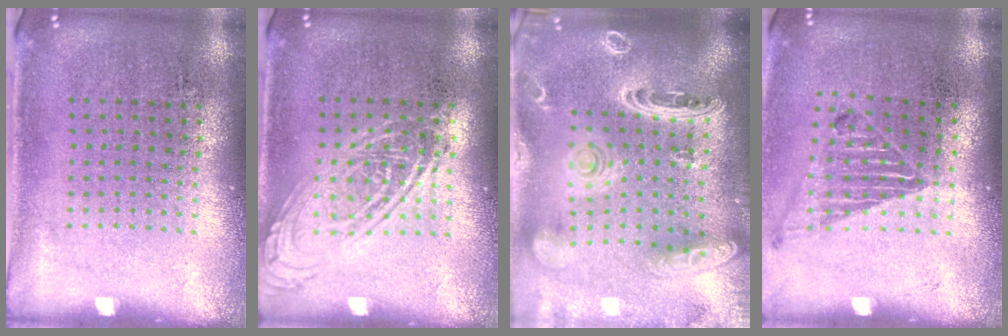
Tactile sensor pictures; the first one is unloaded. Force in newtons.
{"total": 1.6, "press": 1.6, "slide": 0.1}
{"total": 3.7, "press": 3.0, "slide": 2.2}
{"total": 1.0, "press": 1.0, "slide": 0.2}